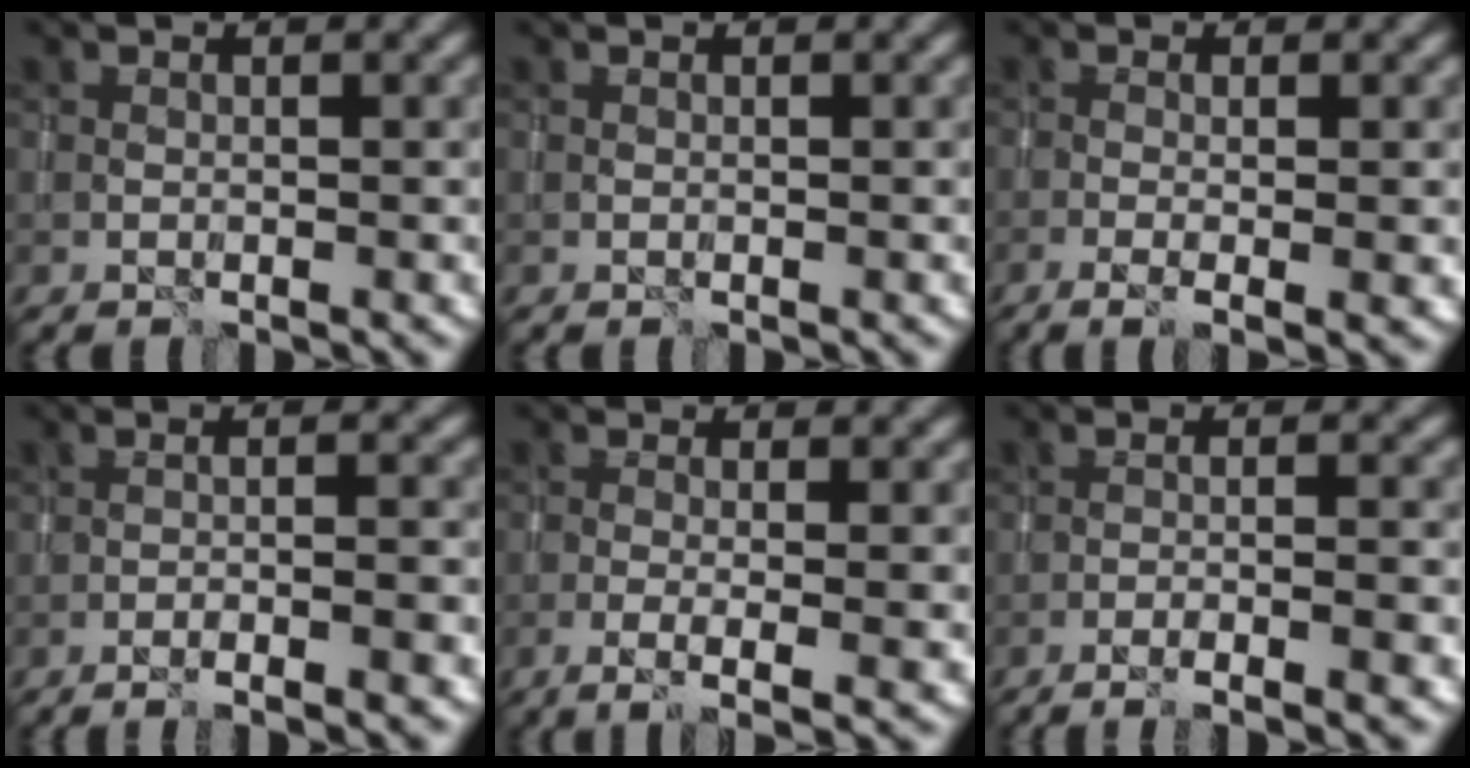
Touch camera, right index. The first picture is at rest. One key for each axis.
{"total": 0.0}
{"total": 4.2, "fx": -0.9, "fy": 1.3, "fz": 3.9, "tx": -0.055, "ty": -0.005, "tz": -0.016}
{"total": 5.0, "fx": -2.4, "fy": 1.1, "fz": 4.3, "tx": -0.050, "ty": 0.022, "tz": -0.039}
{"total": 4.7, "fx": -1.1, "fy": 1.4, "fz": 4.4, "tx": -0.070, "ty": -0.007, "tz": -0.022}
{"total": 5.5, "fx": -3.1, "fy": 1.1, "fz": 4.4, "tx": -0.058, "ty": 0.019, "tz": -0.050}